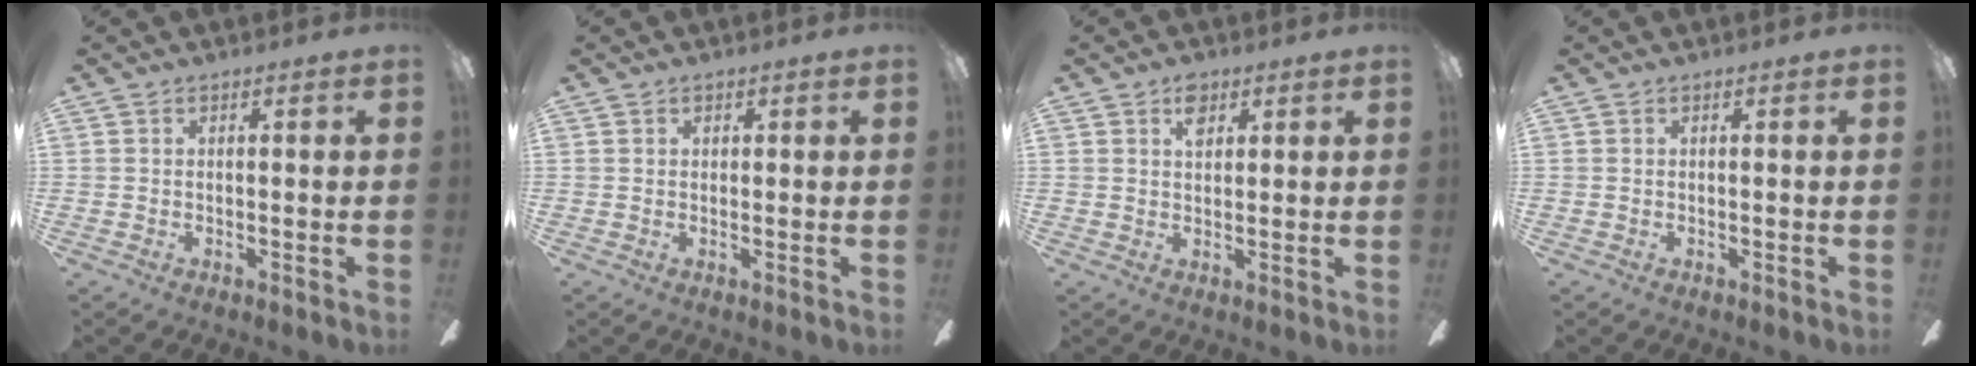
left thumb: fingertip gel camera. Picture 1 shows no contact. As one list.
[{"total": 0.8, "force": [0.5, 0.6, 0.1], "torque": [-0.003, 0.002, 0.009]}, {"total": 3.8, "force": [2.2, 2.3, 2.1], "torque": [-0.030, -0.003, 0.037]}, {"total": 0.0}]